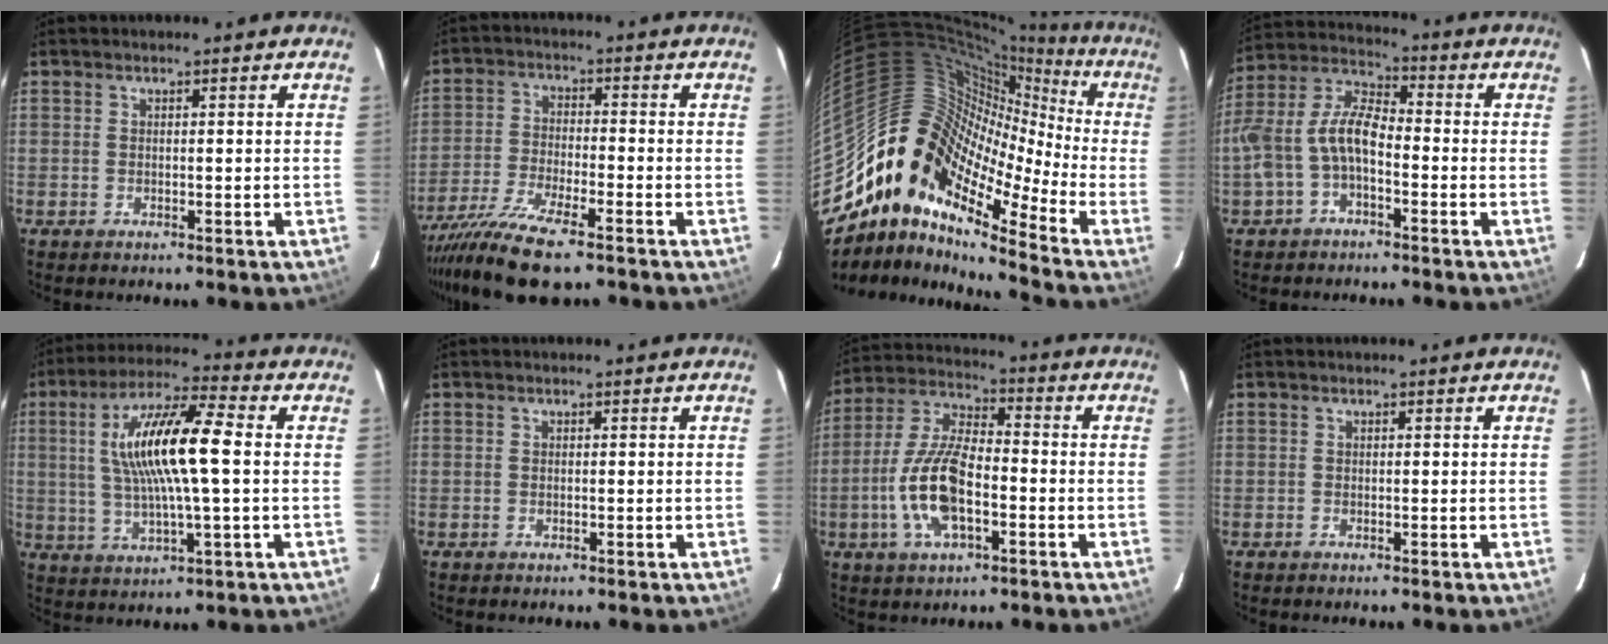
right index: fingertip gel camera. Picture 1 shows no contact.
{"total": 11.9, "force": [-9.0, 2.1, 7.5], "torque": [-0.168, -0.032, -0.173]}
{"total": 12.6, "force": [-6.4, 7.2, 8.1], "torque": [-0.099, 0.018, -0.150]}
{"total": 9.4, "force": [-3.1, 4.5, 7.7], "torque": [-0.170, 0.019, -0.061]}
{"total": 15.1, "force": [1.6, 2.7, 14.8], "torque": [-0.279, 0.013, 0.029]}
{"total": 0.0}
{"total": 13.5, "force": [-3.9, 5.6, 11.6], "torque": [-0.249, 0.002, -0.076]}
{"total": 0.0}